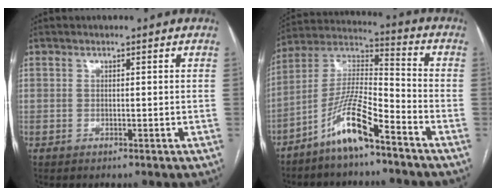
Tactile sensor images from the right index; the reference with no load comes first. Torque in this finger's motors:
{"motor_torque": [1.27, -0.68, 0.48, 0.17]}